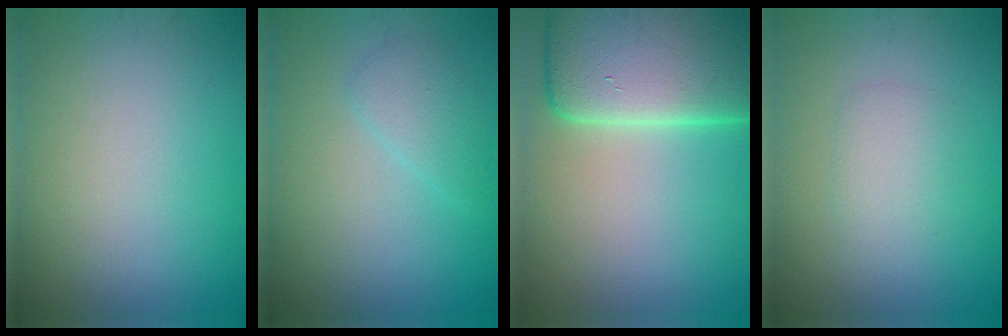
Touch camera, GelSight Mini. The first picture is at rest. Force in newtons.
{"total": 1.8, "press": 1.8, "slide": 0.1}
{"total": 14.2, "press": 14.2, "slide": 1.3}
{"total": 1.9, "press": 1.9, "slide": 0.0}